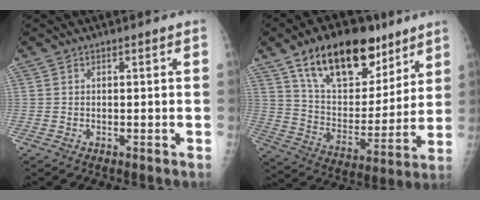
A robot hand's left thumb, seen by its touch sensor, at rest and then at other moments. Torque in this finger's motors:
{"motor_torque": [0.59, 0.37, 1.42, -1.35, 0.18]}